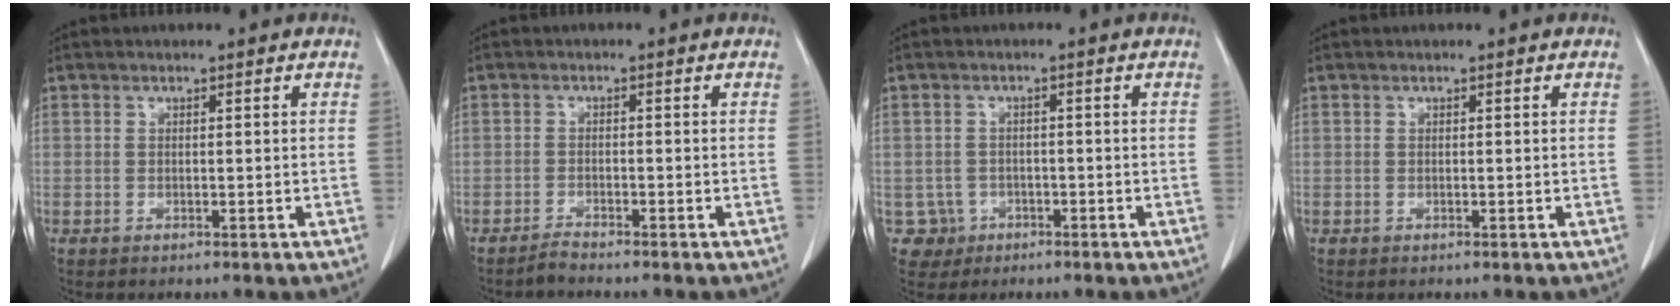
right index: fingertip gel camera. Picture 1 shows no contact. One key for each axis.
{"total": 1.9, "fx": -1.8, "fy": -0.4, "fz": 0.3, "tx": -0.009, "ty": -0.006, "tz": -0.038}
{"total": 3.6, "fx": -1.2, "fy": 3.4, "fz": -0.4, "tx": 0.015, "ty": 0.014, "tz": -0.018}
{"total": 0.0}